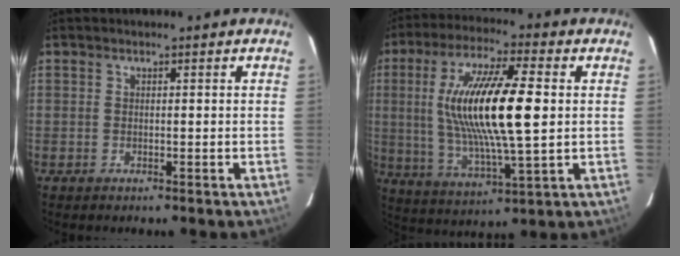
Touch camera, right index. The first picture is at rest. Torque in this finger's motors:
{"motor_torque": [1.46, 0.68, 1.05, 0.21]}